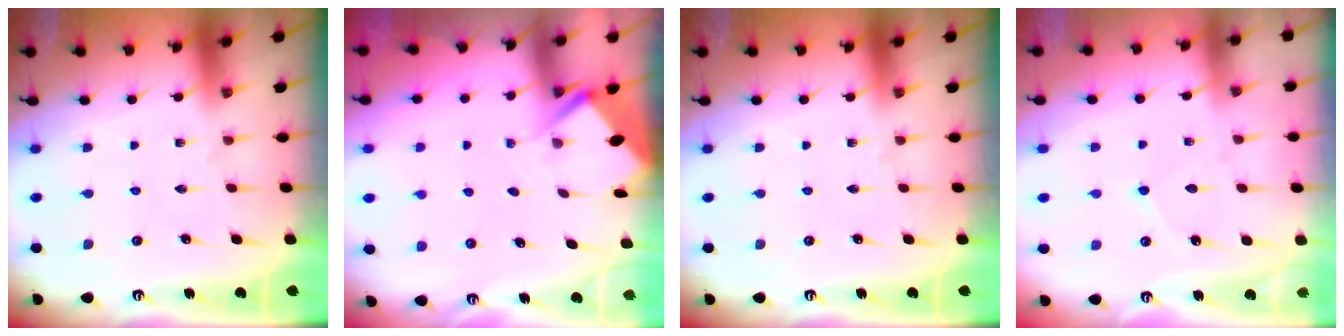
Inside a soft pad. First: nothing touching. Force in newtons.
{"total": 2.6, "press": 2.6, "slide": 0.1}
{"total": 0.0}
{"total": 4.0, "press": 4.0, "slide": 0.4}